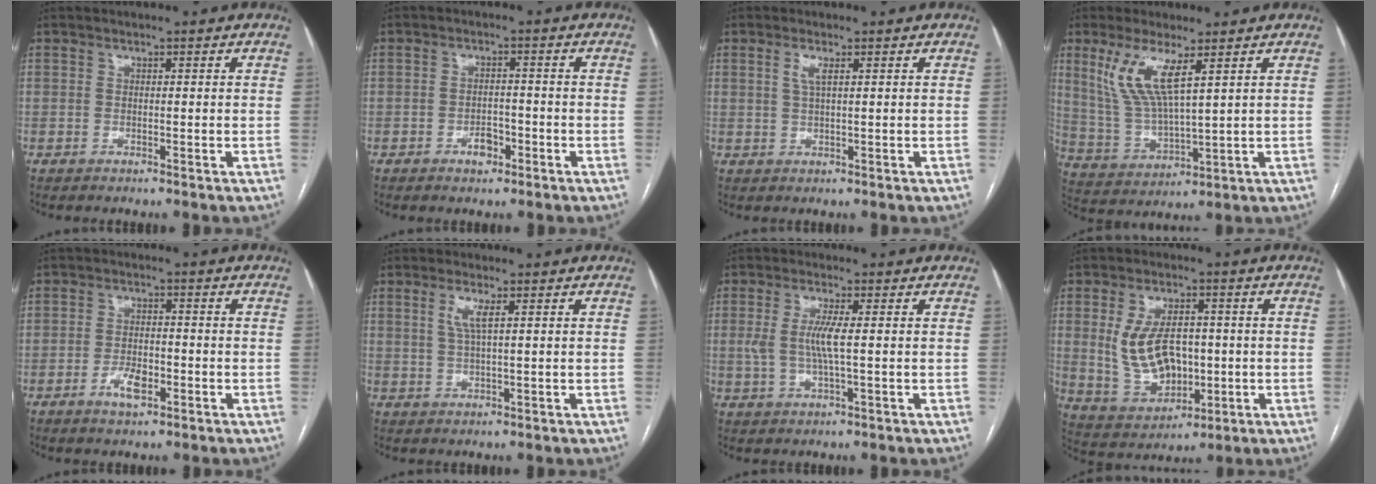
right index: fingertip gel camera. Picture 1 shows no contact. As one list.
[{"total": 2.9, "force": [-1.7, 1.7, 1.7], "torque": [-0.025, 0.006, -0.022]}, {"total": 1.9, "force": [0.8, 0.2, 1.7], "torque": [-0.042, 0.001, 0.016]}, {"total": 9.3, "force": [4.6, 1.6, 7.9], "torque": [-0.180, -0.004, 0.102]}, {"total": 4.1, "force": [-1.9, 1.7, 3.2], "torque": [-0.060, 0.002, -0.031]}, {"total": 3.2, "force": [1.2, 0.2, 2.9], "torque": [-0.067, 0.000, 0.025]}, {"total": 4.6, "force": [0.4, 0.4, 4.6], "torque": [-0.102, 0.000, 0.007]}, {"total": 10.5, "force": [0.3, 6.4, 8.3], "torque": [-0.170, 0.008, 0.023]}]